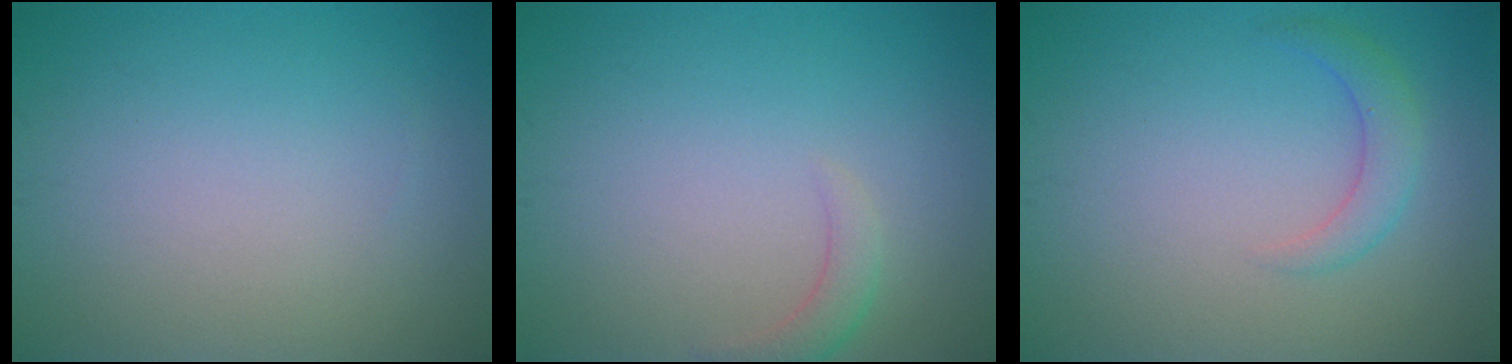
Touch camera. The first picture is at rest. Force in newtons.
{"total": 1.6, "press": 1.6, "slide": 0.3}
{"total": 2.0, "press": 2.0, "slide": 0.1}